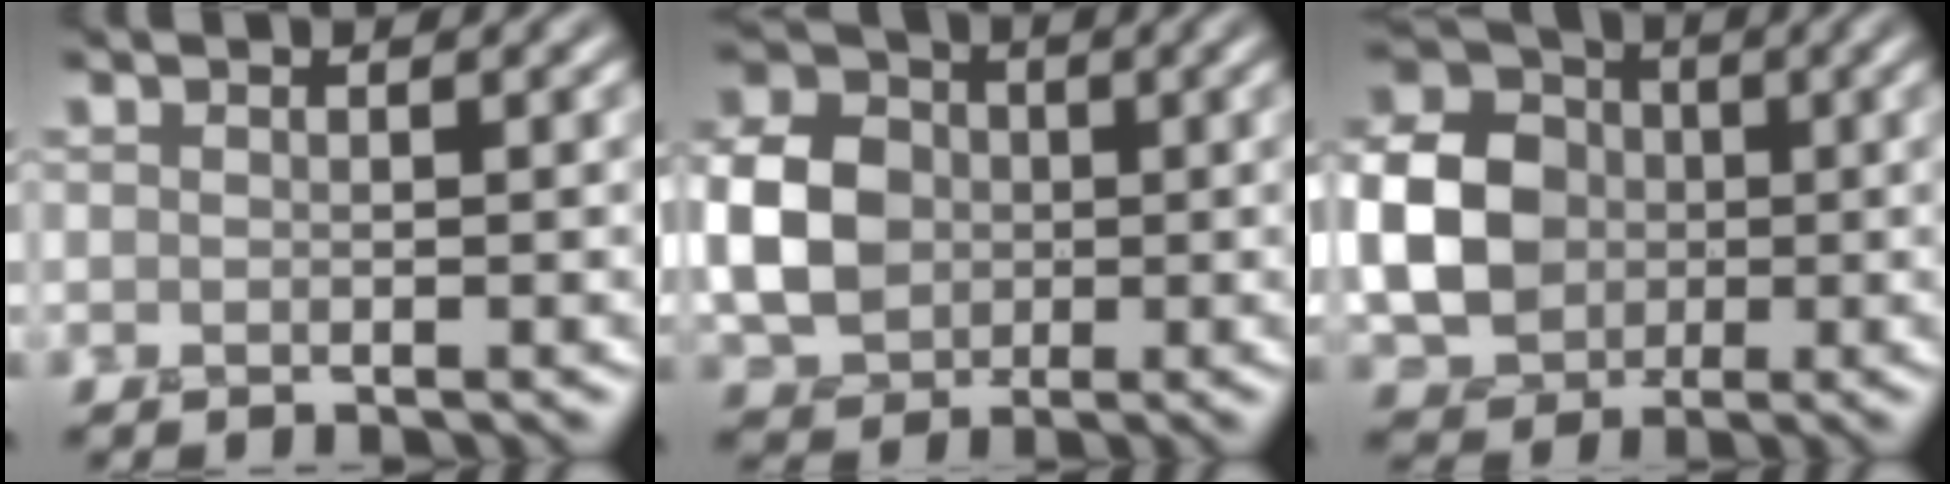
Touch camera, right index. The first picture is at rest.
{"total": 6.2, "force": [-0.2, 5.0, 3.6], "torque": [-0.081, 0.014, -0.013]}
{"total": 8.1, "force": [-0.2, 6.6, 4.6], "torque": [-0.115, 0.004, -0.008]}